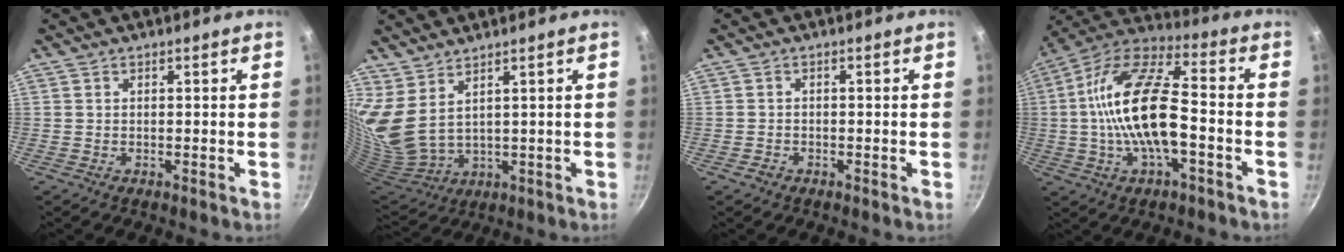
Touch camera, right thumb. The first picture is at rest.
{"total": 9.0, "force": [5.6, 3.8, 5.9], "torque": [-0.110, -0.061, 0.129]}
{"total": 1.3, "force": [-0.8, 1.0, 0.4], "torque": [-0.008, 0.011, -0.015]}
{"total": 19.2, "force": [-2.5, 8.0, 17.3], "torque": [-0.317, 0.039, -0.064]}